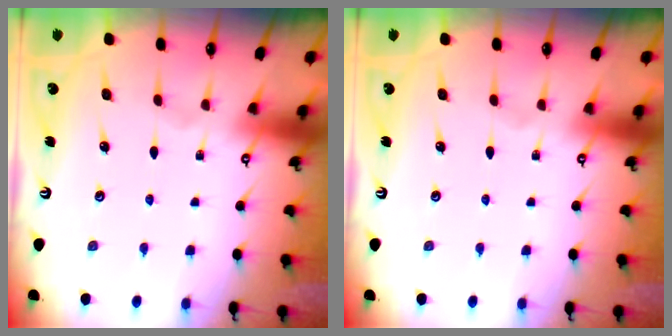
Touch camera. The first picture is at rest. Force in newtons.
{"total": 0.0}